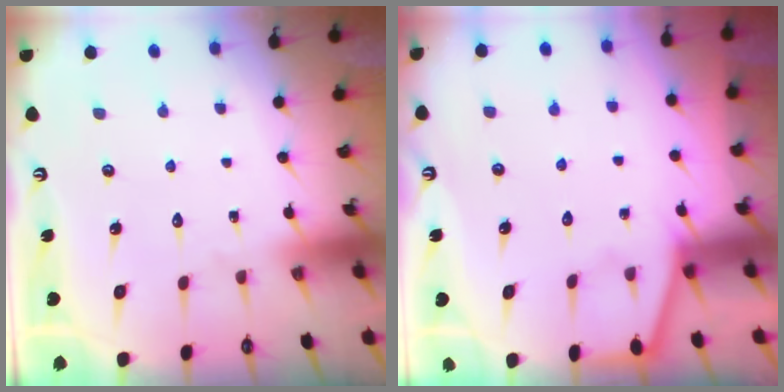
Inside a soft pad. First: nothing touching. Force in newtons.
{"total": 2.3, "press": 2.3, "slide": 0.2}